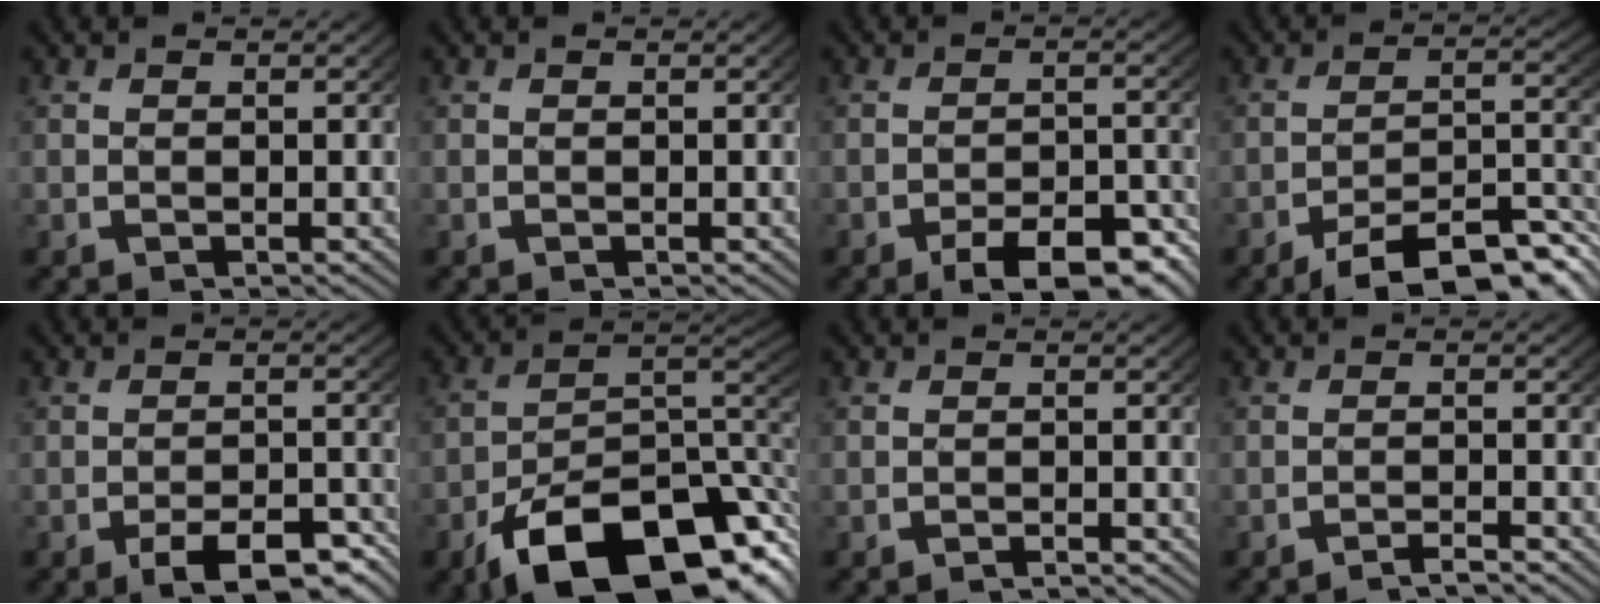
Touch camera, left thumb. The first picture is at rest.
{"total": 0.0}
{"total": 6.7, "force": [-4.2, 3.0, 4.4], "torque": [-0.053, -0.021, -0.060]}
{"total": 9.9, "force": [-6.2, 4.3, 6.4], "torque": [-0.084, -0.017, -0.082]}
{"total": 6.1, "force": [-3.6, 2.7, 4.0], "torque": [-0.051, -0.018, -0.051]}
{"total": 17.8, "force": [-7.6, 9.8, 12.7], "torque": [-0.208, -0.055, -0.092]}
{"total": 0.8, "force": [-0.8, 0.0, 0.1], "torque": [0.001, 0.003, -0.019]}
{"total": 1.7, "force": [-1.5, 0.0, 0.6], "torque": [-0.005, 0.004, -0.033]}